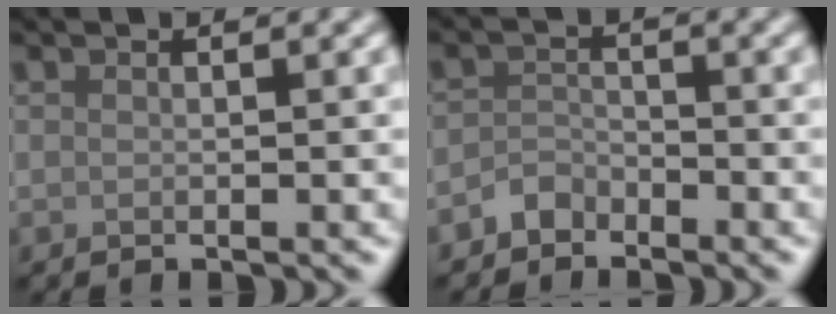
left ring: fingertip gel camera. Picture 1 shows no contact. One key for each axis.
{"total": 1.7, "fx": -1.4, "fy": 0.9, "fz": 0.1, "tx": 0.002, "ty": 0.011, "tz": -0.029}